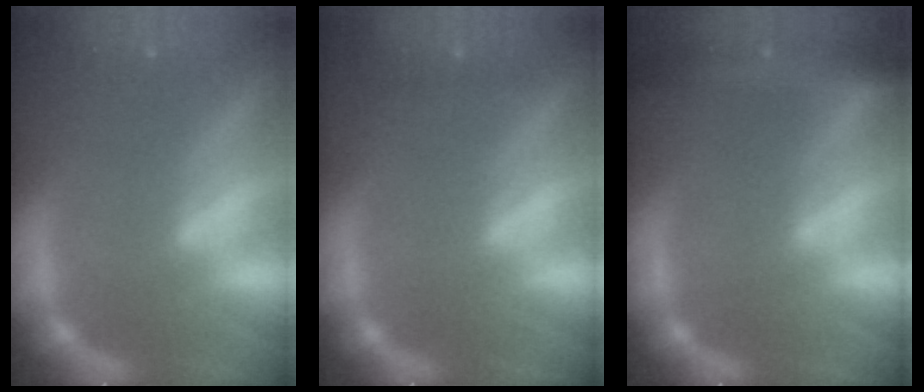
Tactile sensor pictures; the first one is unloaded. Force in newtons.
{"total": 0.9}
{"total": 6.5}